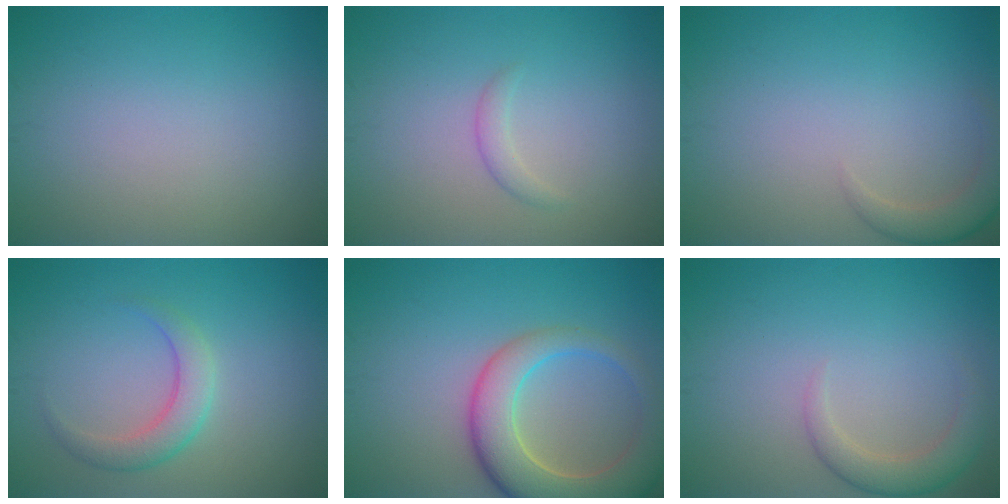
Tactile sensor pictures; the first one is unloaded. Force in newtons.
{"total": 1.1, "press": 1.1, "slide": 0.1}
{"total": 2.3, "press": 2.3, "slide": 0.2}
{"total": 2.8, "press": 2.8, "slide": 0.1}
{"total": 7.8, "press": 7.8, "slide": 0.8}
{"total": 2.8, "press": 2.7, "slide": 0.2}